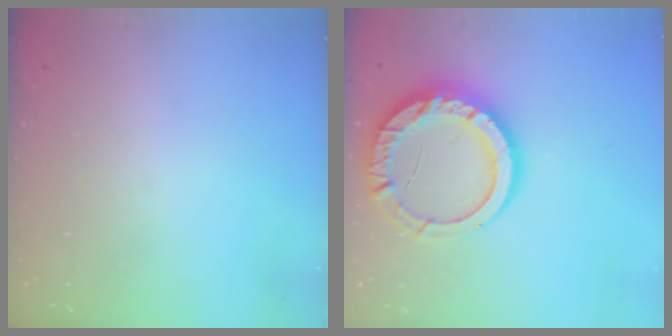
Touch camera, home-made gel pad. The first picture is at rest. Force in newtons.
{"total": 16.9, "press": 16.8, "slide": 1.5}